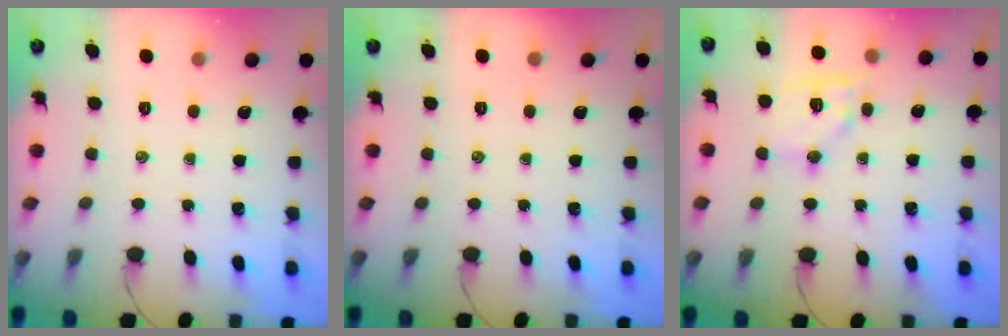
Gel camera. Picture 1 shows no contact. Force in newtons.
{"total": 0.0}
{"total": 11.9, "press": 11.8, "slide": 1.3}